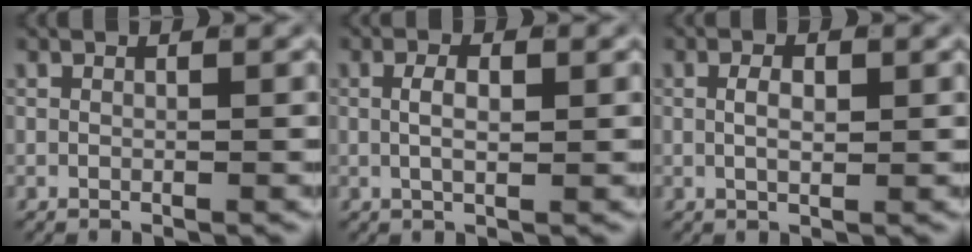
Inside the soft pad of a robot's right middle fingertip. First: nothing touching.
{"total": 2.0, "force": [0.1, 0.5, 2.0], "torque": [-0.029, -0.003, 0.001]}
{"total": 1.8, "force": [0.1, 0.6, 1.6], "torque": [-0.023, -0.004, 0.003]}